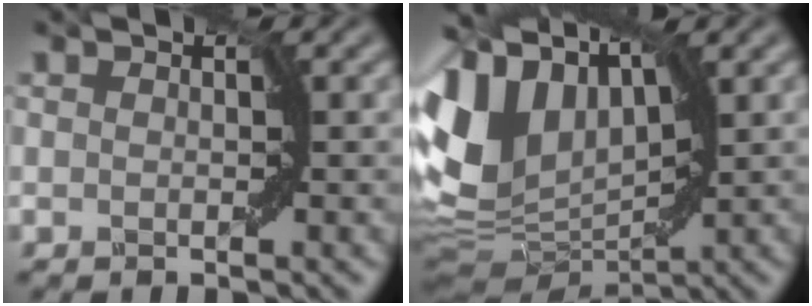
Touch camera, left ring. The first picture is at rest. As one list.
[{"total": 8.6, "force": [3.6, 5.5, 5.5], "torque": [-0.158, 0.019, 0.072]}]